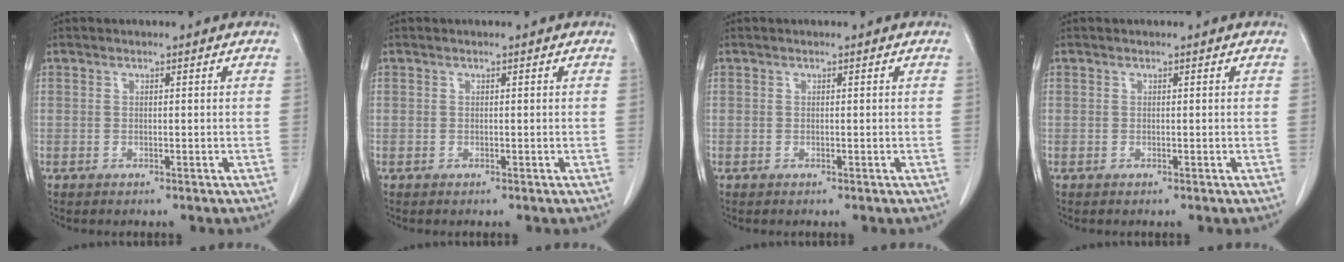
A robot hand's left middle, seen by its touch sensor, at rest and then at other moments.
{"total": 0.0}
{"total": 0.0}
{"total": 0.0}